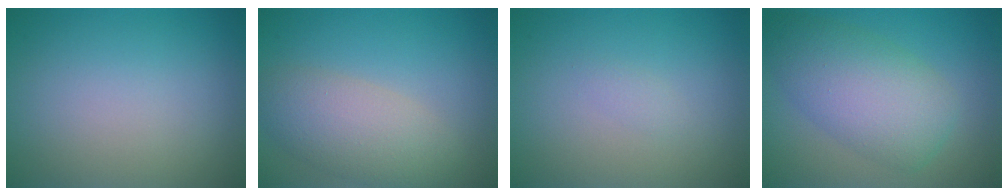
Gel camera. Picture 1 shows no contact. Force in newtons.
{"total": 5.0, "press": 5.0, "slide": 0.3}
{"total": 0.7, "press": 0.7, "slide": 0.1}
{"total": 6.9, "press": 6.9, "slide": 0.4}